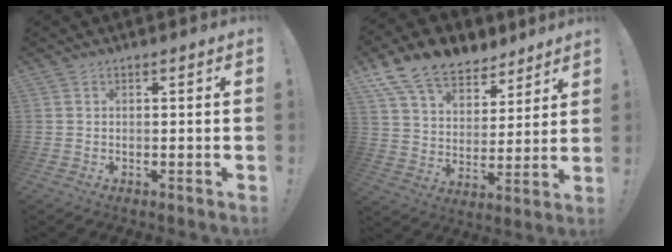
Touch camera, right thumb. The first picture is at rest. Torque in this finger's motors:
{"motor_torque": [-0.10, 2.22, 0.23, 0.37, 0.36]}